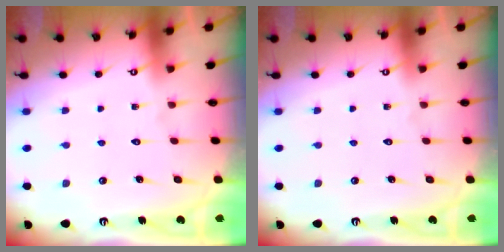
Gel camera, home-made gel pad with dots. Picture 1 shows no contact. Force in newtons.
{"total": 0.0}